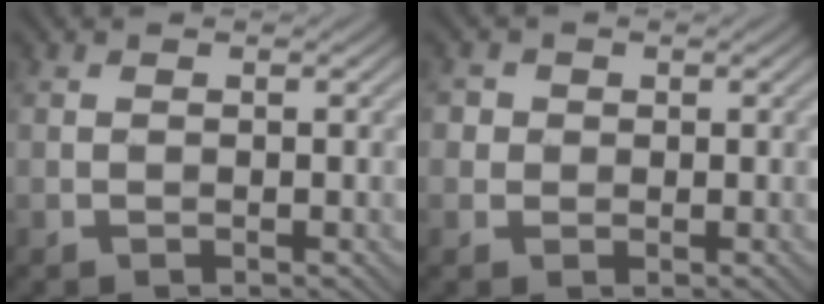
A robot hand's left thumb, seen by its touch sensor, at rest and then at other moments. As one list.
[{"total": 2.1, "force": [0.5, 1.9, 0.5], "torque": [-0.013, -0.003, 0.011]}]